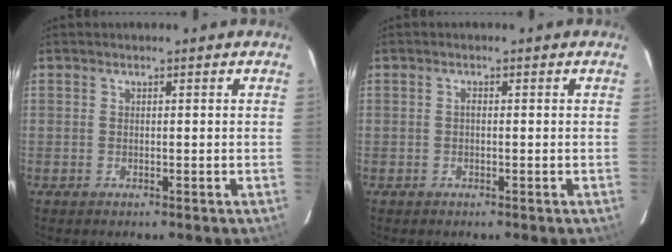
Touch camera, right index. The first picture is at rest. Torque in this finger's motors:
{"motor_torque": [0.43, 0.05, 0.12, 0.03]}